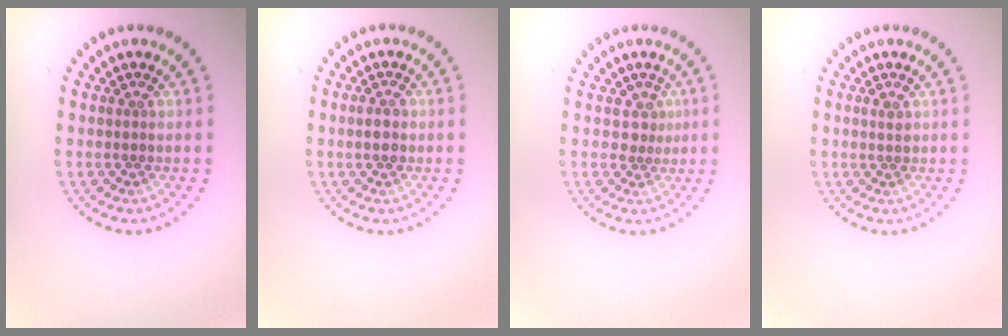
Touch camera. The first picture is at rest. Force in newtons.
{"total": 1.4, "press": 1.4, "slide": 0.2}
{"total": 1.8, "press": 1.2, "slide": 1.3}
{"total": 0.9, "press": 0.9, "slide": 0.1}